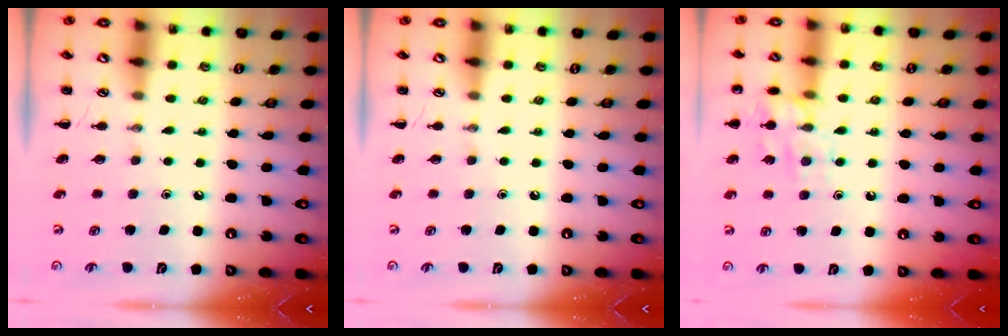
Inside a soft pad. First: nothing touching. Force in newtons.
{"total": 0.0}
{"total": 11.7, "press": 11.7, "slide": 0.6}